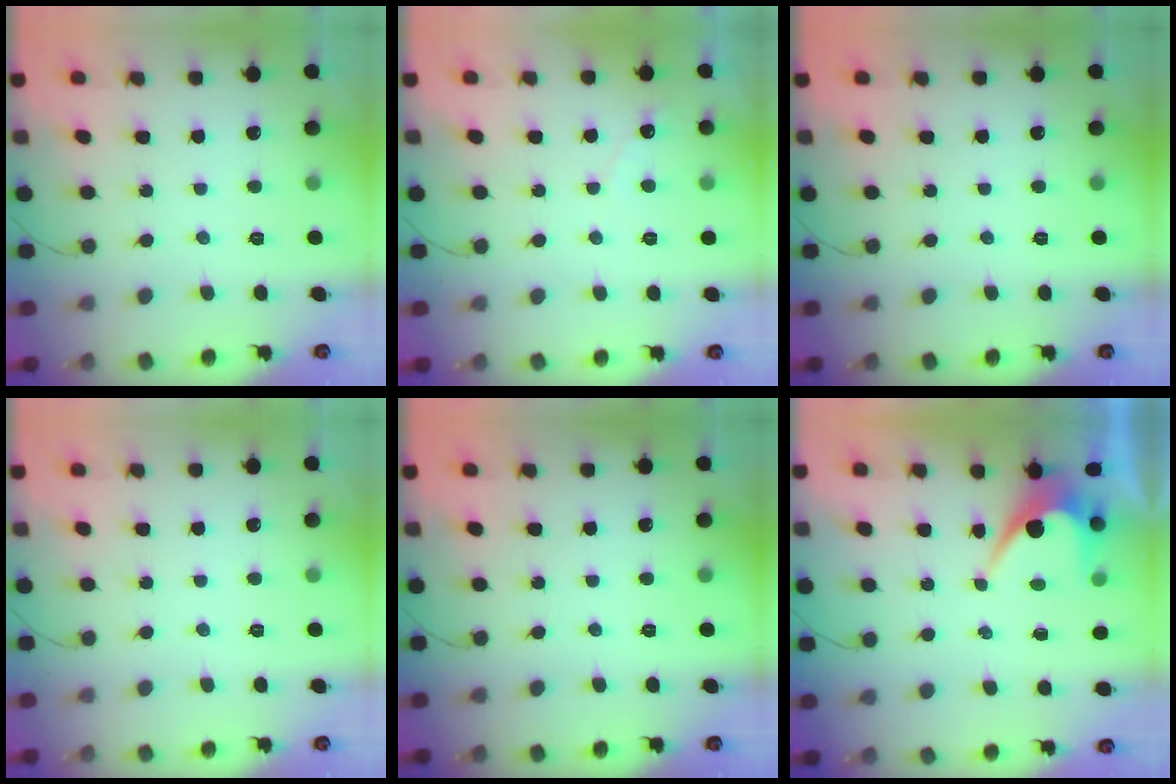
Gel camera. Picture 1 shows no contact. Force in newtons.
{"total": 2.9, "press": 2.9, "slide": 0.3}
{"total": 0.0}
{"total": 0.0}
{"total": 0.0}
{"total": 6.5, "press": 6.4, "slide": 0.6}